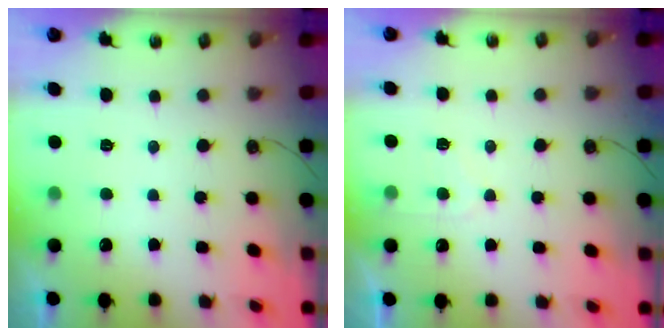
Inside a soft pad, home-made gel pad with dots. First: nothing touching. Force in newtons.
{"total": 5.2, "press": 5.2, "slide": 0.6}